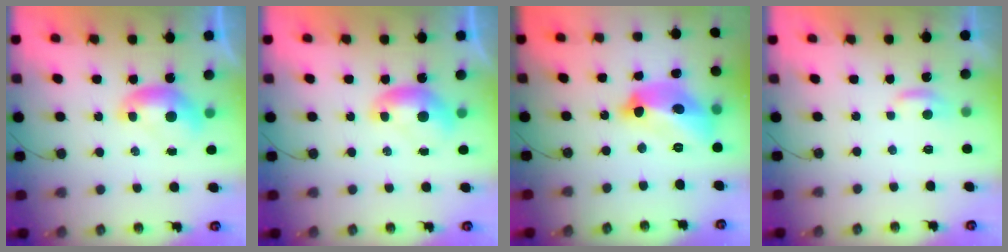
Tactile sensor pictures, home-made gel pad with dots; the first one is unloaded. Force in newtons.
{"total": 0.0}
{"total": 13.0, "press": 13.0, "slide": 0.6}
{"total": 1.8, "press": 1.8, "slide": 0.4}